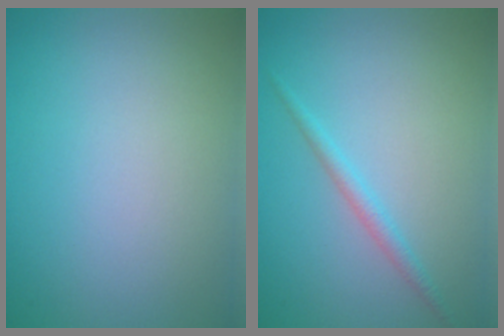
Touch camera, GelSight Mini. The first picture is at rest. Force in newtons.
{"total": 1.4, "press": 1.4, "slide": 0.1}